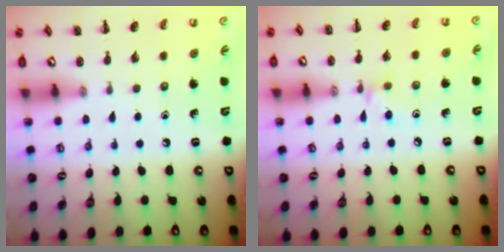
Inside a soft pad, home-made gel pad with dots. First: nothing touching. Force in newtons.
{"total": 4.4, "press": 4.2, "slide": 1.4}